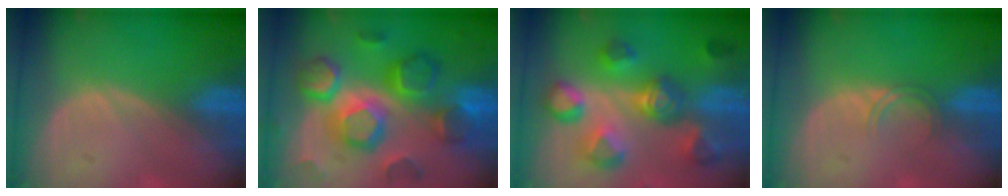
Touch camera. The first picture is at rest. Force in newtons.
{"total": 12.2, "press": 12.1, "slide": 0.9}
{"total": 10.1, "press": 9.8, "slide": 2.4}
{"total": 1.7, "press": 1.7, "slide": 0.3}